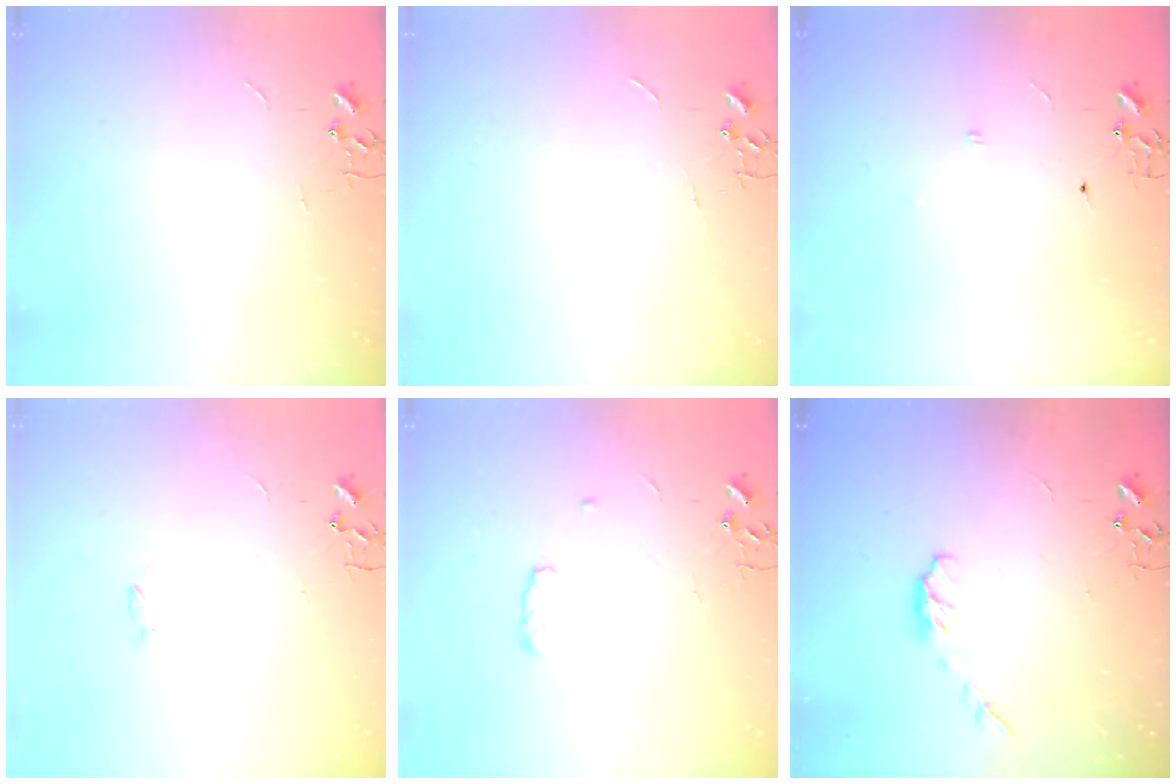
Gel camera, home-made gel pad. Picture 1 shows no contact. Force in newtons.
{"total": 0.0}
{"total": 4.1, "press": 4.0, "slide": 0.6}
{"total": 1.8, "press": 1.7, "slide": 0.4}
{"total": 5.0, "press": 4.9, "slide": 0.8}
{"total": 5.4, "press": 5.3, "slide": 0.7}